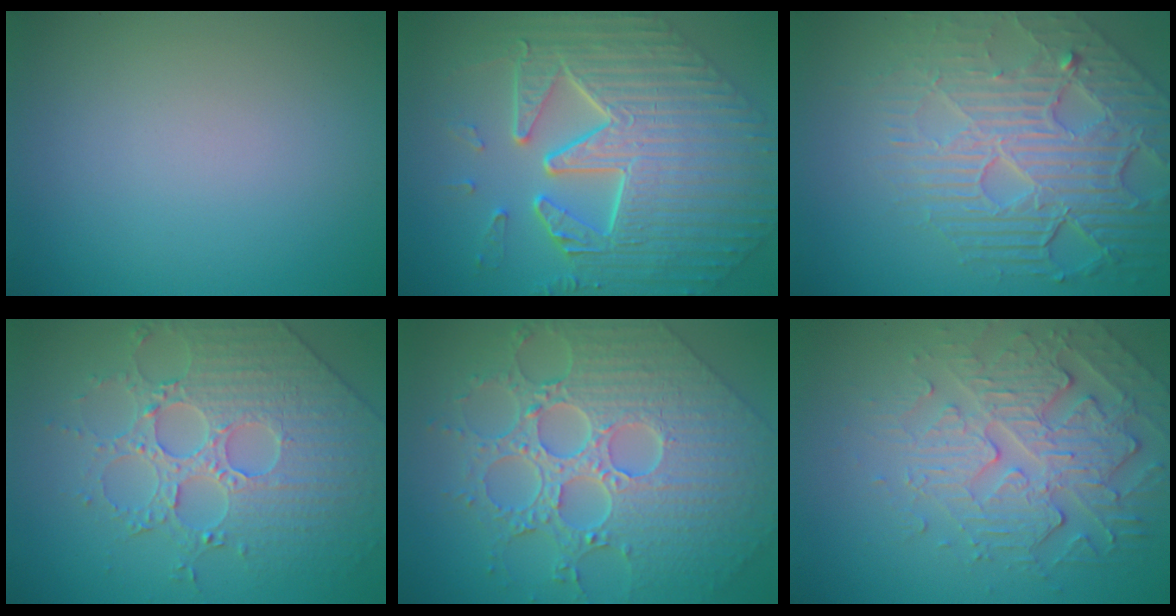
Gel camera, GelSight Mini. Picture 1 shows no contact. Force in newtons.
{"total": 10.6, "press": 7.3, "slide": 7.6}
{"total": 8.2, "press": 5.9, "slide": 5.7}
{"total": 4.9, "press": 4.9, "slide": 0.4}
{"total": 9.4, "press": 7.1, "slide": 6.3}
{"total": 5.6, "press": 4.6, "slide": 3.2}